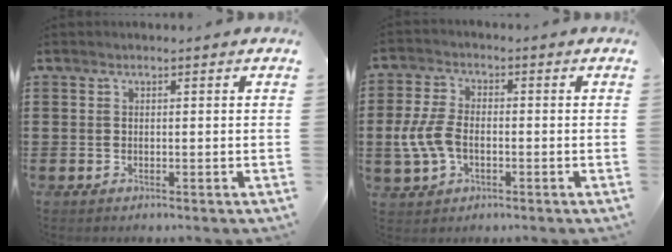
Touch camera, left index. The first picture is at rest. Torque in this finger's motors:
{"motor_torque": [1.21, 0.93, 0.36, 0.13]}